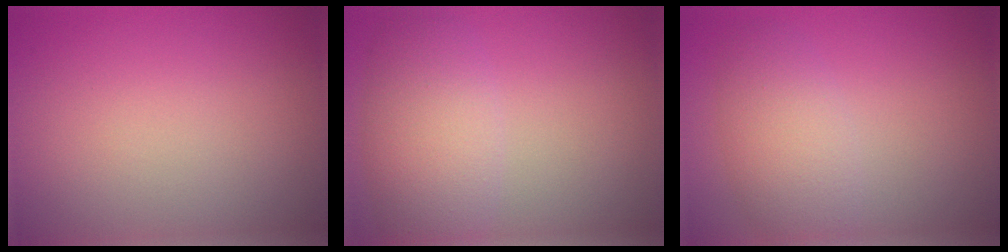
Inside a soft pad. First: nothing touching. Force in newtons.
{"total": 5.2, "press": 5.2, "slide": 0.5}
{"total": 4.1, "press": 4.1, "slide": 0.1}